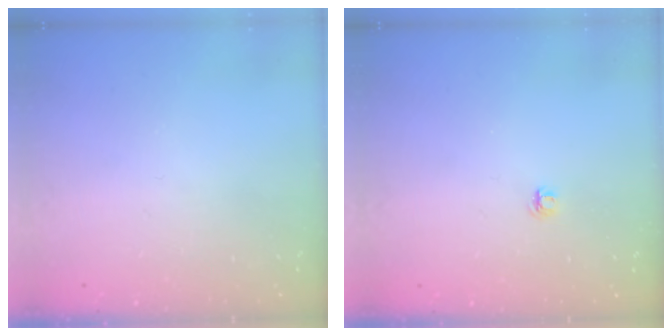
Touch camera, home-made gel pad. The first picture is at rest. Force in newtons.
{"total": 4.1, "press": 4.1, "slide": 0.5}